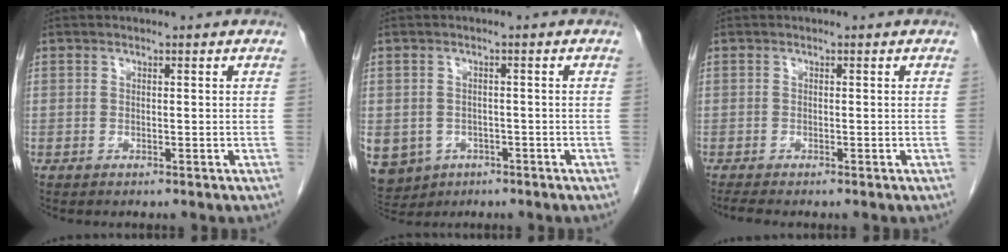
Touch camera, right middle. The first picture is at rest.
{"total": 11.0, "force": [-4.8, 9.5, 3.1], "torque": [-0.111, -0.002, -0.058]}
{"total": 1.1, "force": [-1.0, -0.2, 0.5], "torque": [-0.017, -0.004, -0.020]}